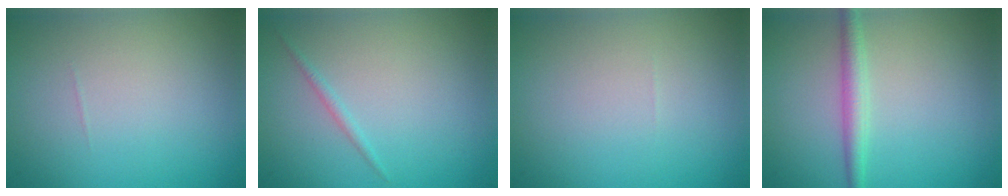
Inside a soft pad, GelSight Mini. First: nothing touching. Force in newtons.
{"total": 0.7, "press": 0.7, "slide": 0.0}
{"total": 0.0}
{"total": 2.2, "press": 2.2, "slide": 0.0}